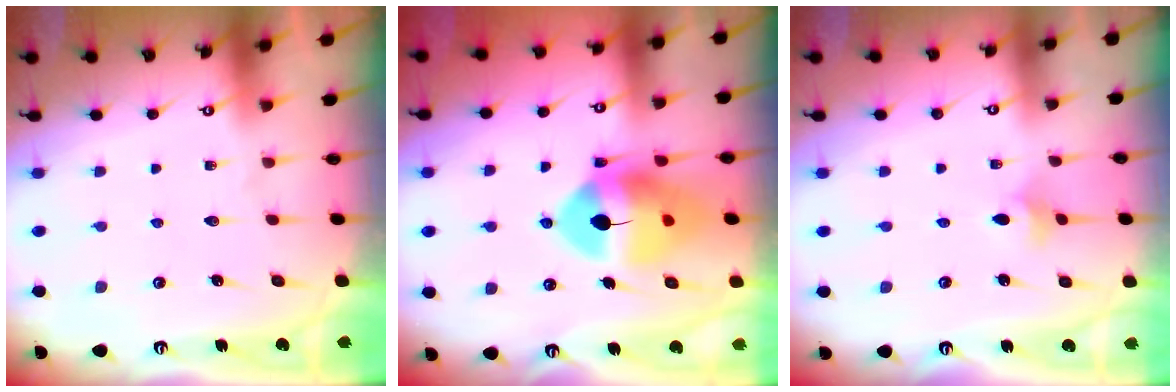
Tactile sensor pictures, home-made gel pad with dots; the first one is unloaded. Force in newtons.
{"total": 14.7, "press": 14.5, "slide": 2.1}
{"total": 3.3, "press": 3.2, "slide": 0.6}